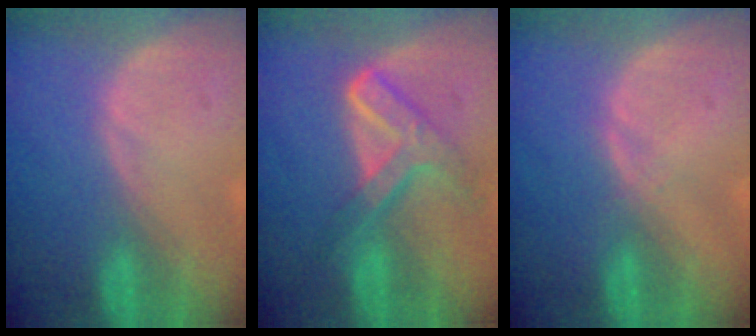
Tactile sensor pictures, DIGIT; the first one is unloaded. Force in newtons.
{"total": 7.3, "press": 6.1, "slide": 4.0}
{"total": 0.6, "press": 0.6, "slide": 0.1}